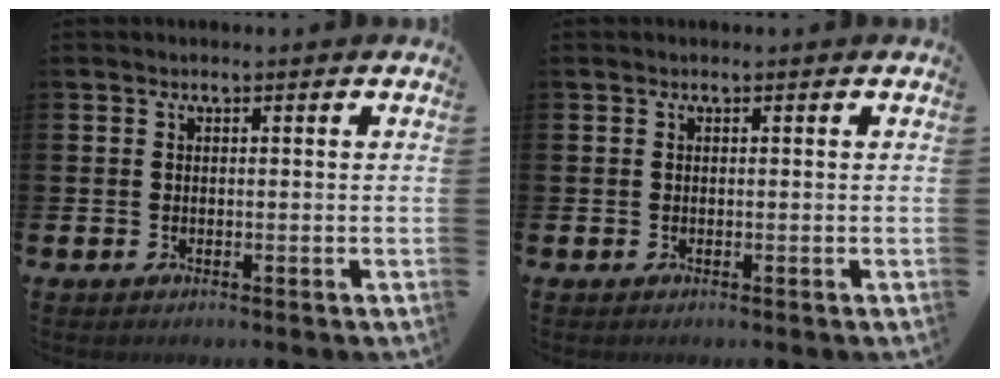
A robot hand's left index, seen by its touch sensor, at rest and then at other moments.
{"total": 0.0}